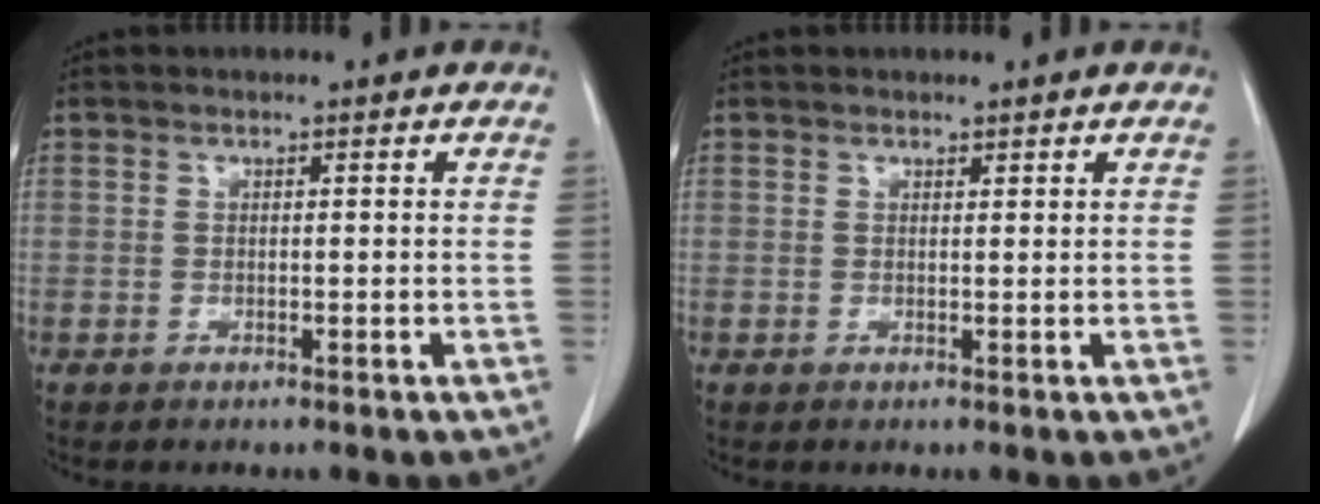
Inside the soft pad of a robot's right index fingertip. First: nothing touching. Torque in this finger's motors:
{"motor_torque": [-0.11, 0.20, -0.05, -0.01]}